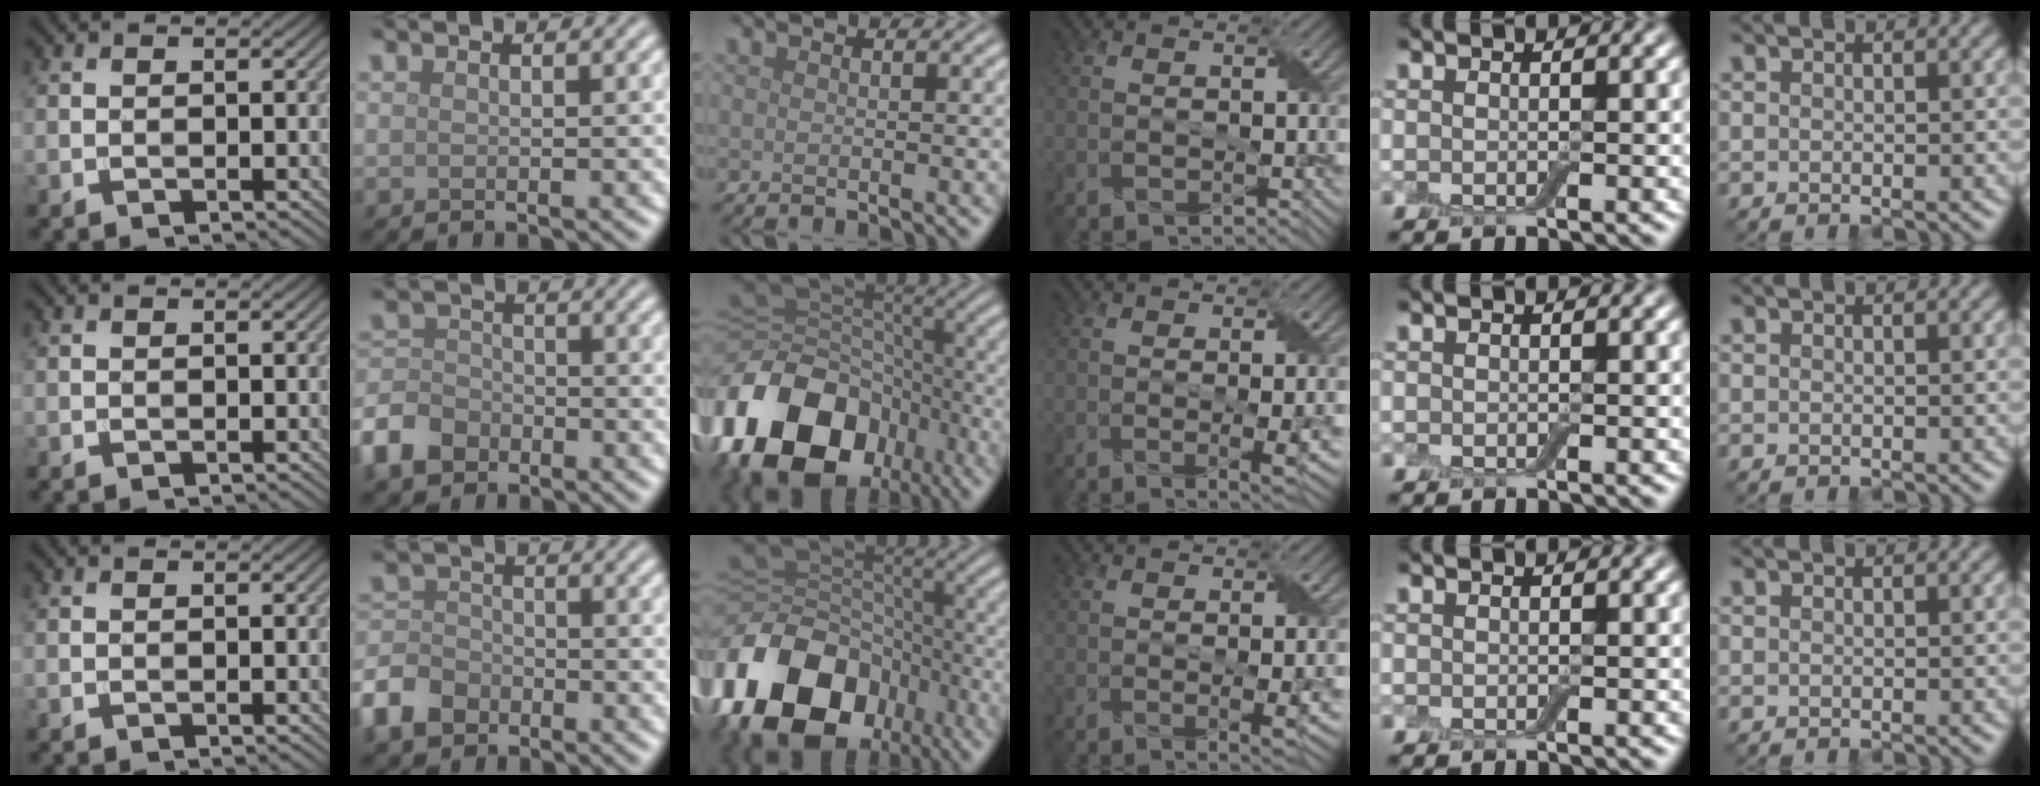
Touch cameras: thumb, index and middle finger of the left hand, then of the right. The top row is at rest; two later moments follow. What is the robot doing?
{"motion": "fold", "object": "aluminum foil"}